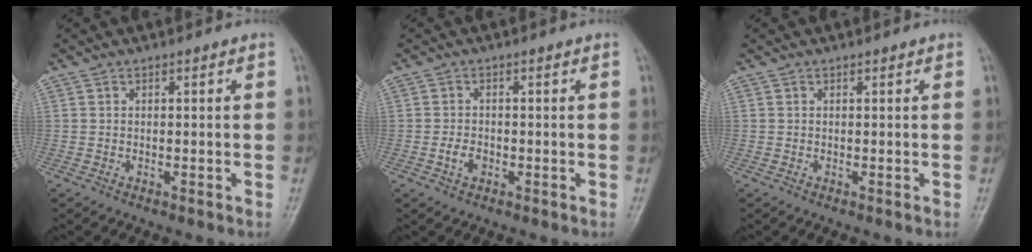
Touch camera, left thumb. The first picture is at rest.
{"total": 2.4, "force": [-0.8, 1.7, 1.5], "torque": [-0.026, 0.004, -0.016]}
{"total": 0.0}